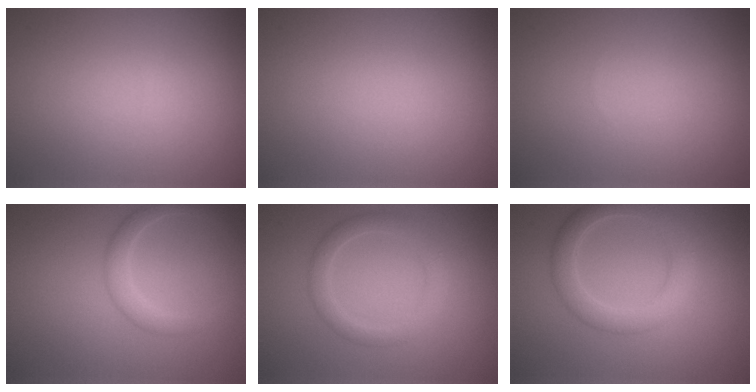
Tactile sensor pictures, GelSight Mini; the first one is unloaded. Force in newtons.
{"total": 0.0}
{"total": 0.0}
{"total": 2.3, "press": 2.3, "slide": 0.2}
{"total": 2.4, "press": 2.4, "slide": 0.1}
{"total": 3.7, "press": 3.7, "slide": 0.2}